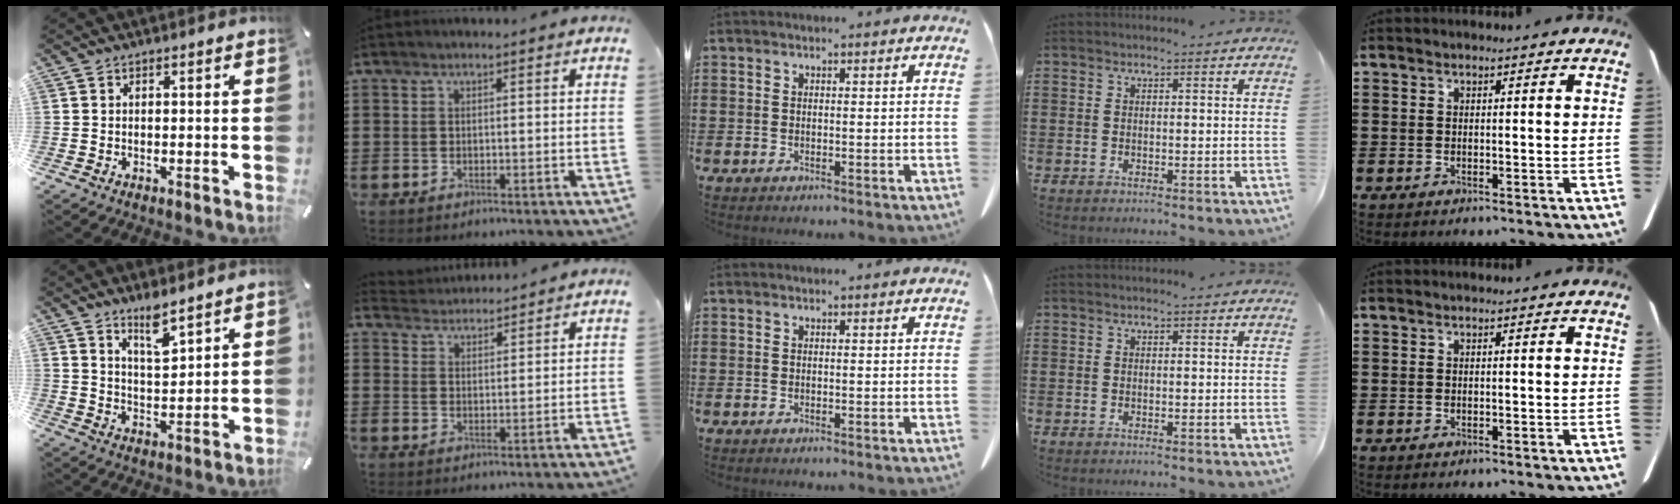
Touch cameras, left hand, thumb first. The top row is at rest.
{"thumb": {"total": 6.2, "force": [5.4, 1.1, 2.8], "torque": [-0.047, -0.038, 0.095]}, "index": {"total": 3.3, "force": [3.2, 0.3, -0.6], "torque": [-0.002, -0.011, 0.060]}}